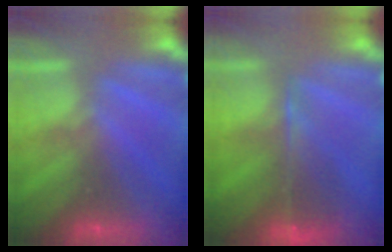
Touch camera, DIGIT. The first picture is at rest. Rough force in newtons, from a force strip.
{"total": 8.4}